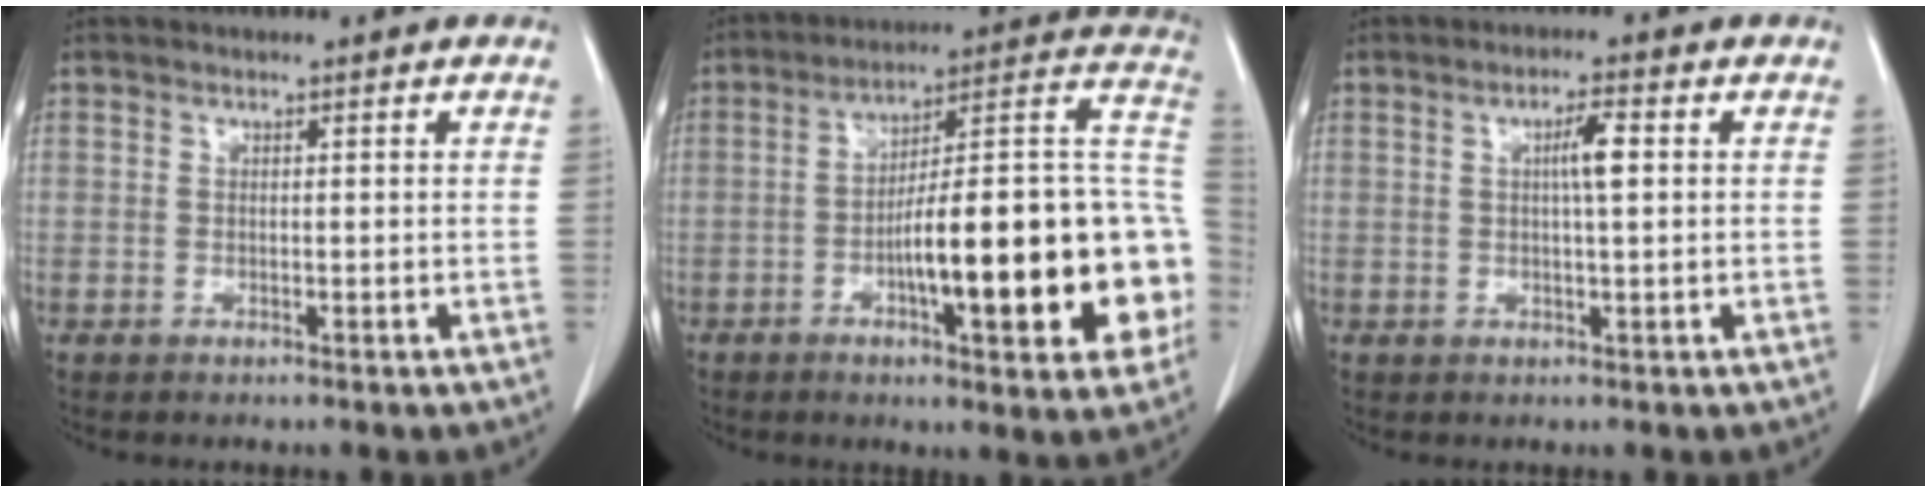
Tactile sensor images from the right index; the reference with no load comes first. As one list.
[{"total": 23.9, "force": [-5.5, 4.3, 22.9], "torque": [-0.253, 0.031, -0.069]}, {"total": 3.5, "force": [0.6, 0.2, 3.5], "torque": [-0.060, 0.003, 0.009]}]